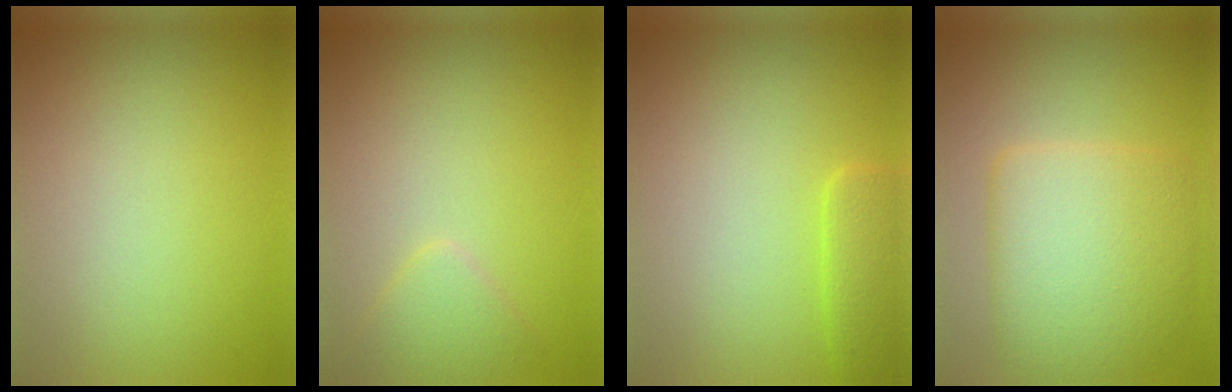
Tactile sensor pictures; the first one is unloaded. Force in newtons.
{"total": 1.9, "press": 1.9, "slide": 0.1}
{"total": 2.5, "press": 2.5, "slide": 0.3}
{"total": 6.6, "press": 6.6, "slide": 0.3}